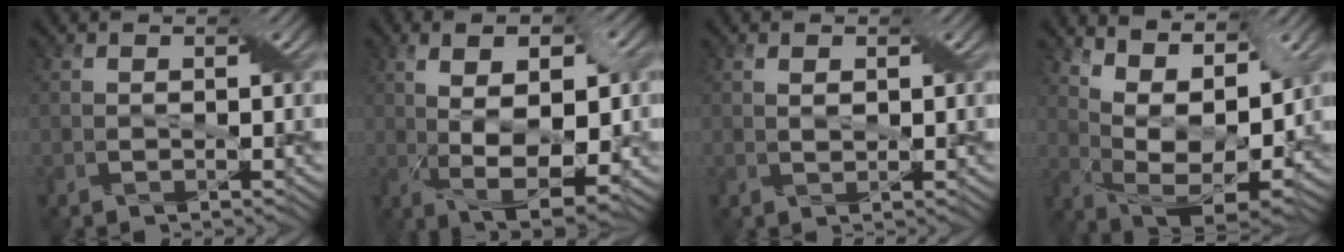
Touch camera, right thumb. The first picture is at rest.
{"total": 10.7, "force": [0.5, 4.4, 9.8], "torque": [-0.160, 0.006, 0.008]}
{"total": 1.4, "force": [0.5, 0.6, 1.1], "torque": [-0.023, 0.000, 0.012]}
{"total": 13.0, "force": [7.0, 5.2, 9.7], "torque": [-0.190, 0.009, 0.113]}